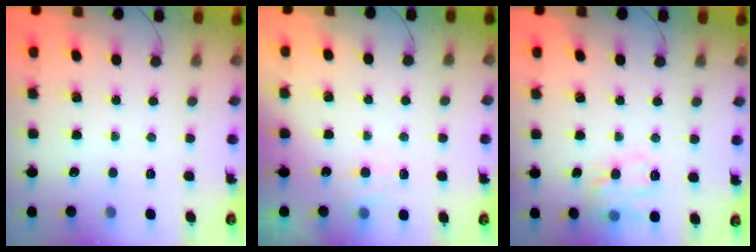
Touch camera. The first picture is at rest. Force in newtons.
{"total": 6.3, "press": 6.1, "slide": 1.6}
{"total": 11.9, "press": 11.9, "slide": 0.4}